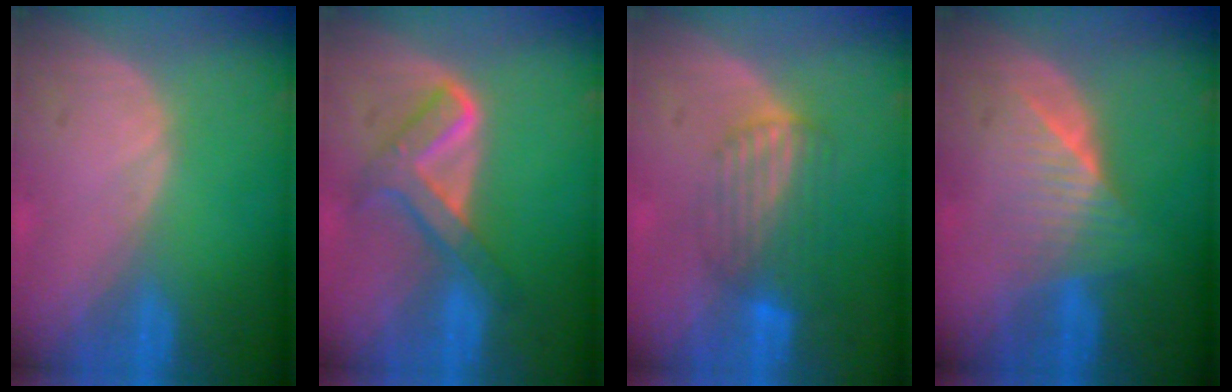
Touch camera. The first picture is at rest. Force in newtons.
{"total": 5.9, "press": 5.9, "slide": 0.2}
{"total": 7.0, "press": 5.9, "slide": 3.8}
{"total": 6.2, "press": 5.7, "slide": 2.6}